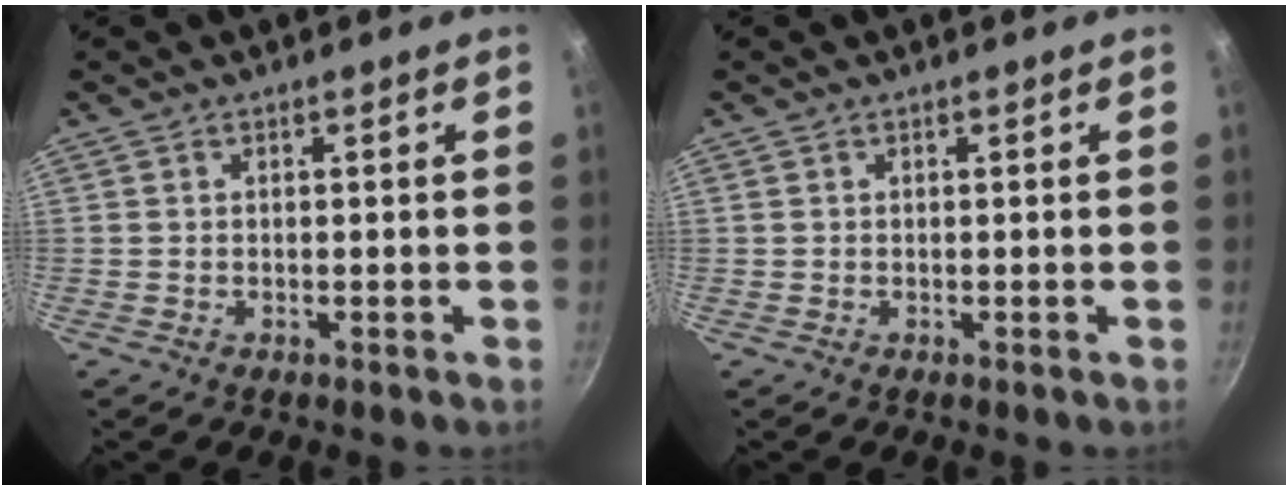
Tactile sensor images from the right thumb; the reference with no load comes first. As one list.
[{"total": 0.0}]